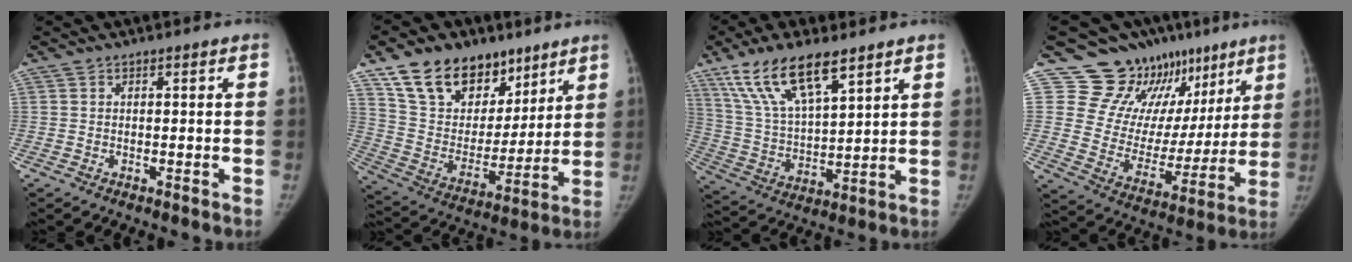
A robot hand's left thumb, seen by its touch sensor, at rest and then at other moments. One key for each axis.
{"total": 20.7, "fx": 13.5, "fy": 12.9, "fz": 8.9, "tx": -0.106, "ty": -0.050, "tz": 0.243}
{"total": 15.9, "fx": 10.0, "fy": 5.4, "fz": 11.1, "tx": -0.193, "ty": -0.033, "tz": 0.199}
{"total": 20.5, "fx": 13.0, "fy": 13.0, "fz": 9.0, "tx": -0.068, "ty": -0.059, "tz": 0.199}